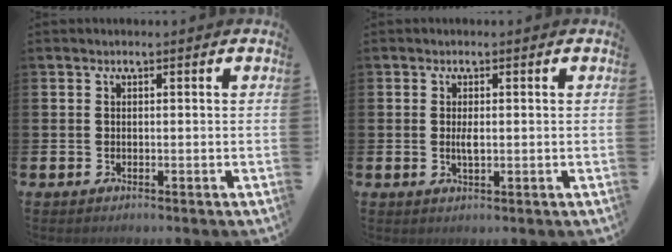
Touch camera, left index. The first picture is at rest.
{"total": 1.7, "force": [0.2, 0.6, 1.6], "torque": [-0.029, 0.001, 0.000]}